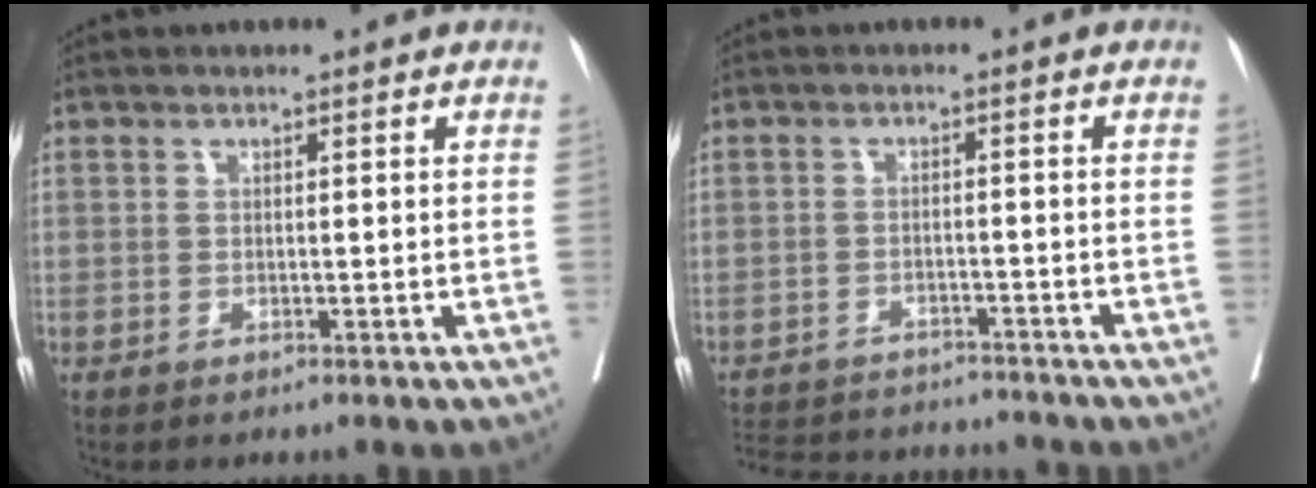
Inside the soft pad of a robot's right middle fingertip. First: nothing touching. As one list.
[{"total": 13.3, "force": [-12.5, 2.8, 3.6], "torque": [-0.077, 0.004, -0.171]}]